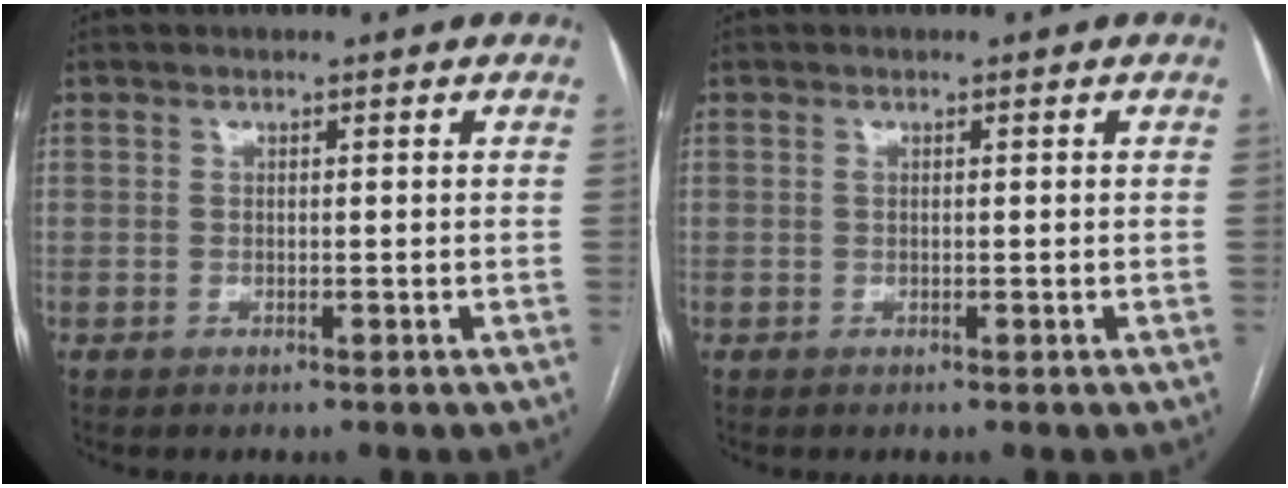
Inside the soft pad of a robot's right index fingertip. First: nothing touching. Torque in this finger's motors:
{"motor_torque": [0.14, 0.12, 0.05, 0.02]}